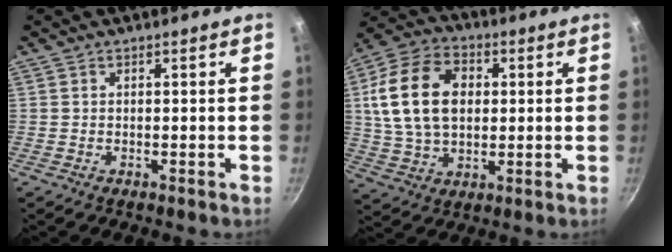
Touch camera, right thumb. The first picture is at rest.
{"total": 17.5, "force": [2.9, 12.1, 12.4], "torque": [-0.214, 0.010, 0.049]}